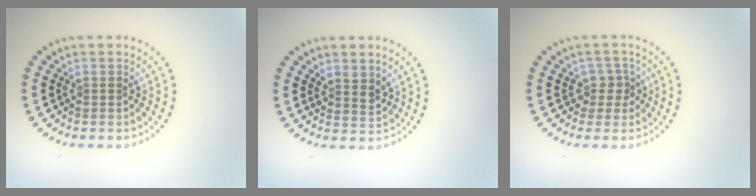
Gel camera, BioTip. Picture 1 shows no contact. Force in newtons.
{"total": 1.8, "press": 1.6, "slide": 1.0}
{"total": 1.9, "press": 1.5, "slide": 1.1}